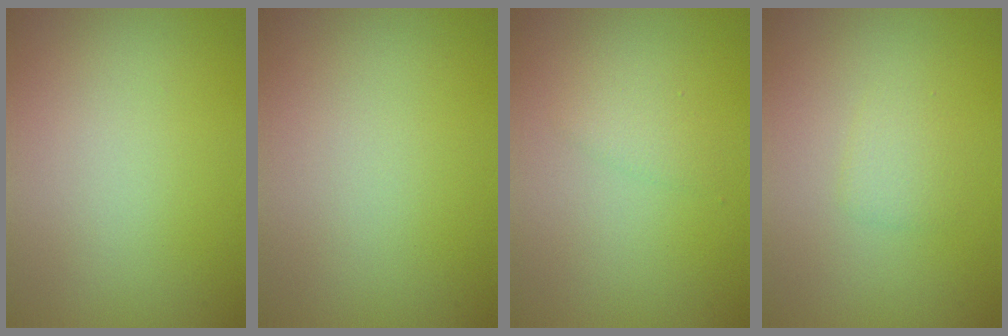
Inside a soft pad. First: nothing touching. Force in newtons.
{"total": 0.0}
{"total": 1.2, "press": 1.2, "slide": 0.1}
{"total": 1.2, "press": 1.2, "slide": 0.1}